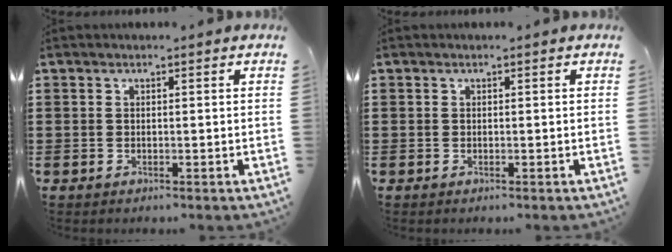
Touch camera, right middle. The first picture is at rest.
{"total": 0.0}